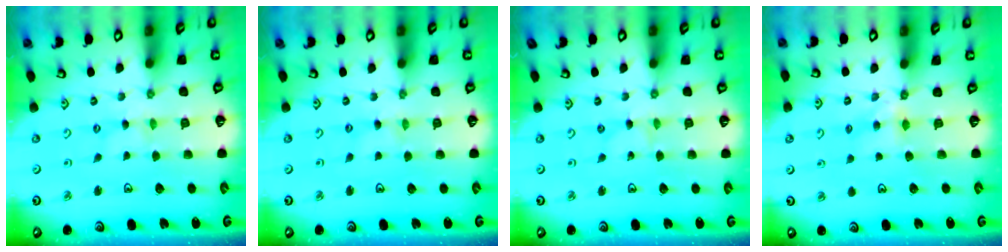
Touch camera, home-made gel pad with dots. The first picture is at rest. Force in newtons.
{"total": 0.0}
{"total": 0.0}
{"total": 4.3, "press": 4.3, "slide": 0.4}